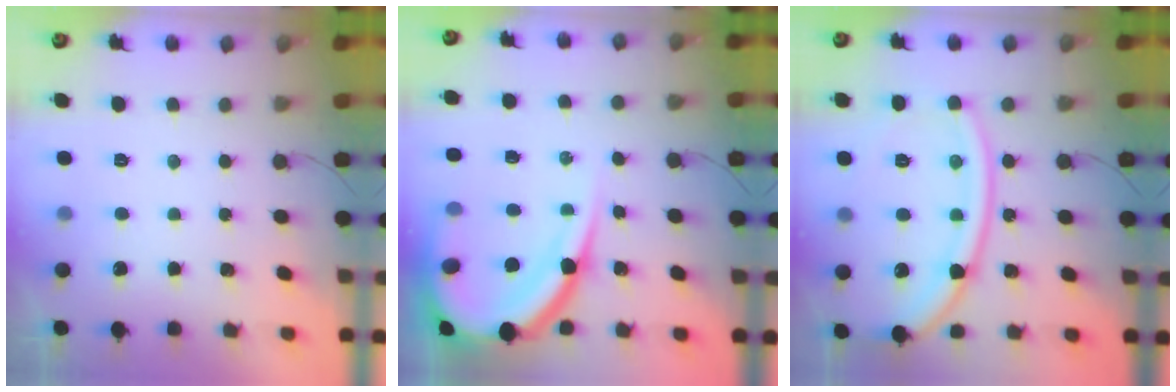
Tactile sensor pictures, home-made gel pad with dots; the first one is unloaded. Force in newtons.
{"total": 20.5, "press": 20.4, "slide": 2.0}
{"total": 17.7, "press": 17.6, "slide": 1.8}